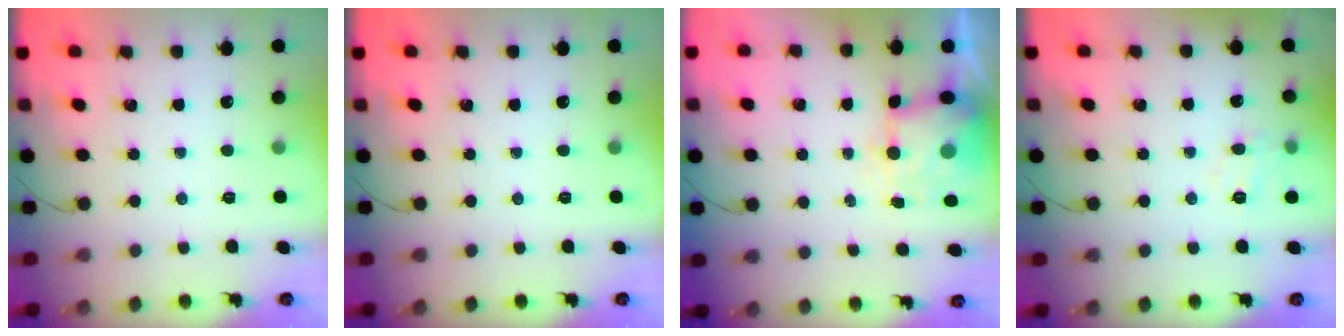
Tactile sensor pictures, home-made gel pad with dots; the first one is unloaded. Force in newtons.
{"total": 0.0}
{"total": 5.4, "press": 5.2, "slide": 1.4}
{"total": 7.2, "press": 7.1, "slide": 1.4}